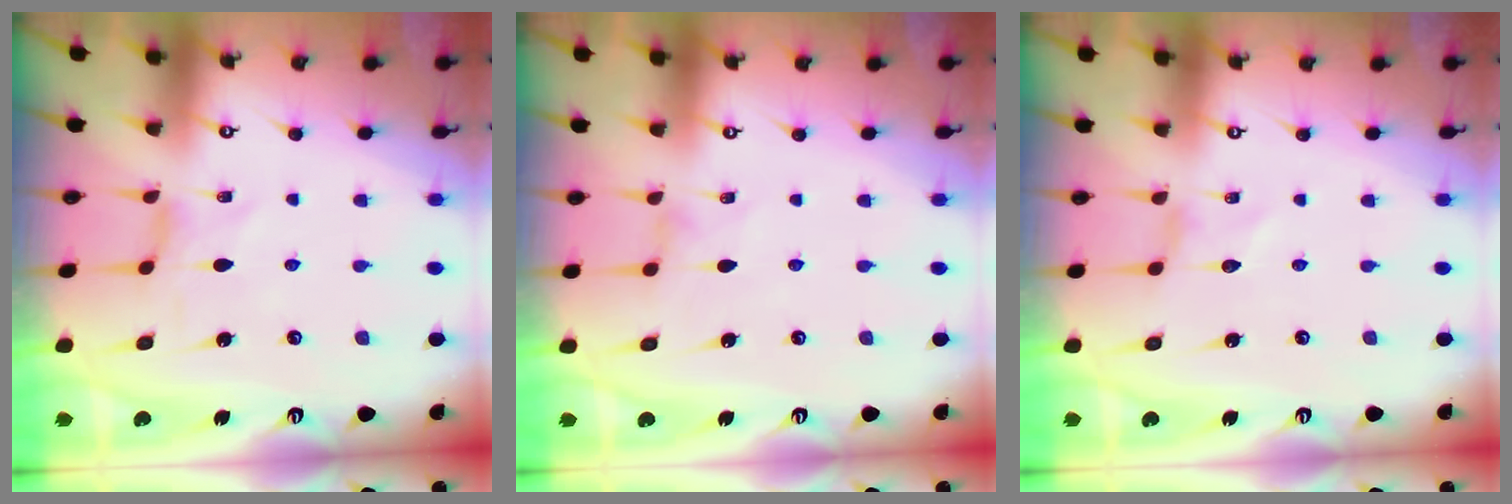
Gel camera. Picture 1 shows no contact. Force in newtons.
{"total": 0.0}
{"total": 0.0}